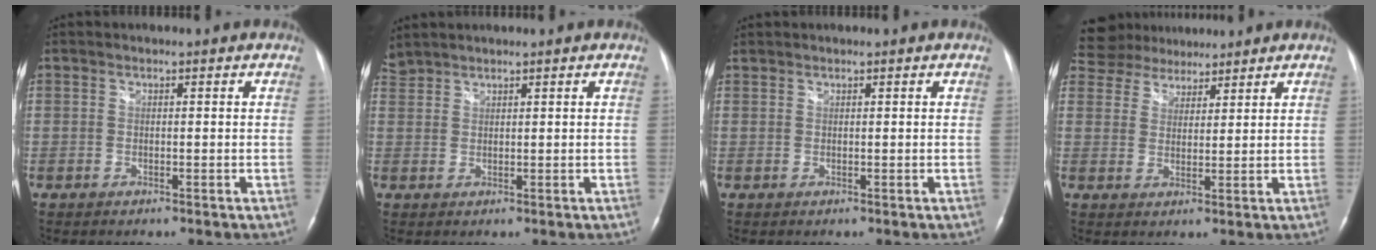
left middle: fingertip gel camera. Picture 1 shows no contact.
{"total": 2.8, "force": [2.7, 0.6, -0.1], "torque": [-0.010, 0.016, 0.061]}
{"total": 0.6, "force": [0.6, 0.3, -0.1], "torque": [-0.003, 0.009, 0.013]}
{"total": 10.9, "force": [9.9, 3.9, 2.0], "torque": [-0.057, 0.036, 0.178]}